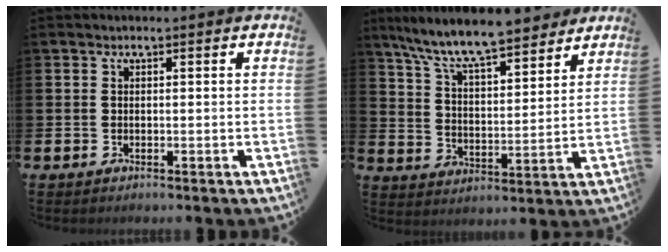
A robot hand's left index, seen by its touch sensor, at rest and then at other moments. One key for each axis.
{"total": 10.0, "fx": 9.2, "fy": 1.7, "fz": 3.6, "tx": -0.101, "ty": -0.055, "tz": 0.162}